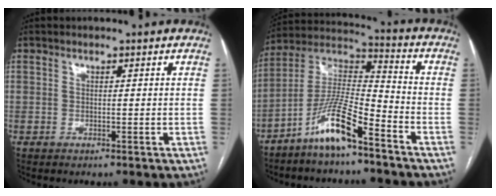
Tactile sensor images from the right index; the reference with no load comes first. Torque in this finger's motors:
{"motor_torque": [1.27, -0.68, 0.48, 0.17]}